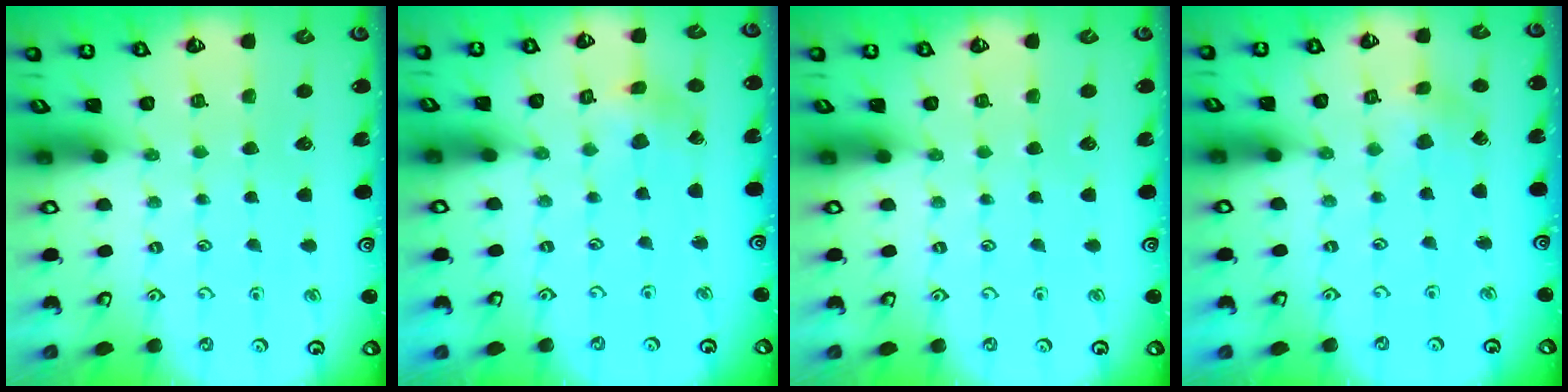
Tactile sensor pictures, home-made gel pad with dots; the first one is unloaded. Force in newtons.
{"total": 2.0, "press": 2.0, "slide": 0.3}
{"total": 0.0}
{"total": 1.7, "press": 1.7, "slide": 0.3}